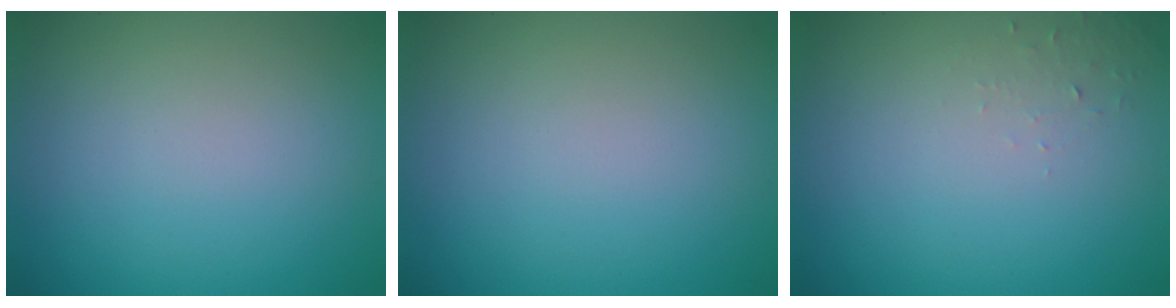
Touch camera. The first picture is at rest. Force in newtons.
{"total": 0.0}
{"total": 1.0, "press": 0.9, "slide": 0.1}